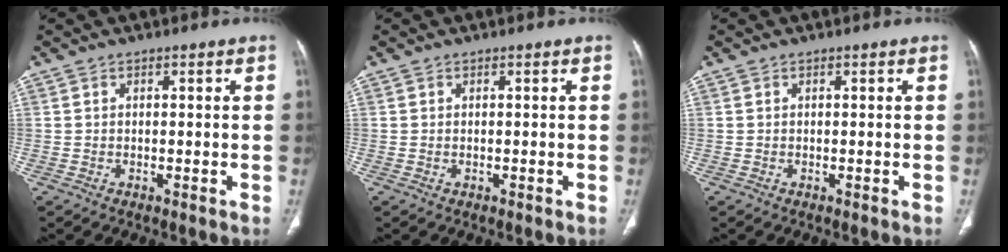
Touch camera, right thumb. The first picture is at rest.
{"total": 0.0}
{"total": 0.0}